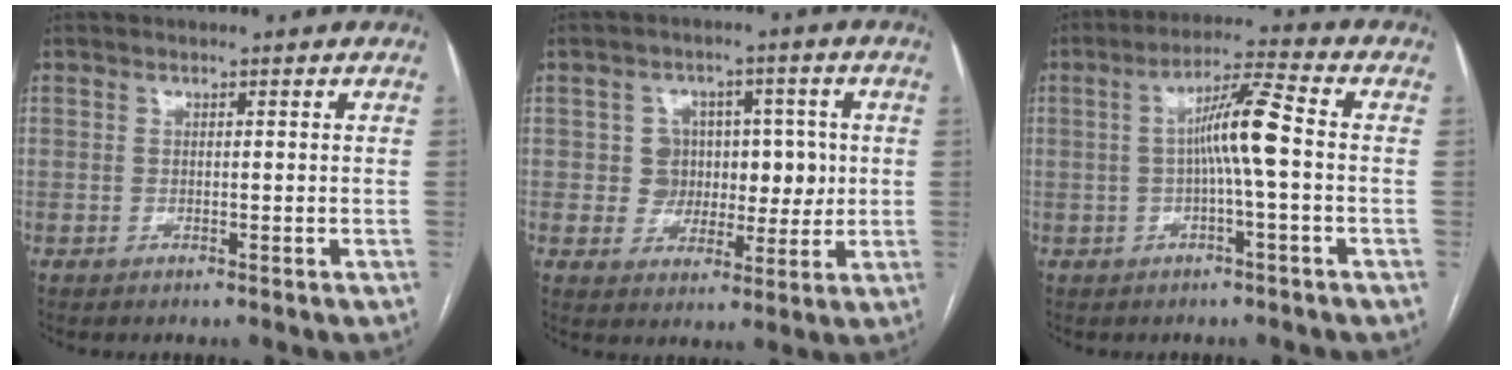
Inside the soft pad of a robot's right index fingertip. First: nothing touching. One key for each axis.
{"total": 6.8, "fx": 0.8, "fy": 6.3, "fz": 2.5, "tx": -0.017, "ty": 0.026, "tz": 0.019}
{"total": 7.4, "fx": -0.3, "fy": -0.2, "fz": 7.4, "tx": -0.131, "ty": 0.017, "tz": -0.008}